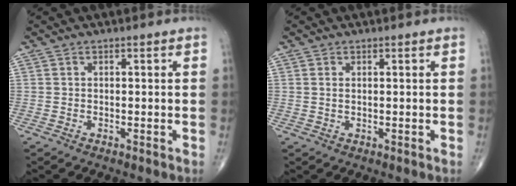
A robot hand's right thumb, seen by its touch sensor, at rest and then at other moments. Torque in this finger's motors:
{"motor_torque": [0.12, -0.08, 0.31, 0.01, -0.01]}